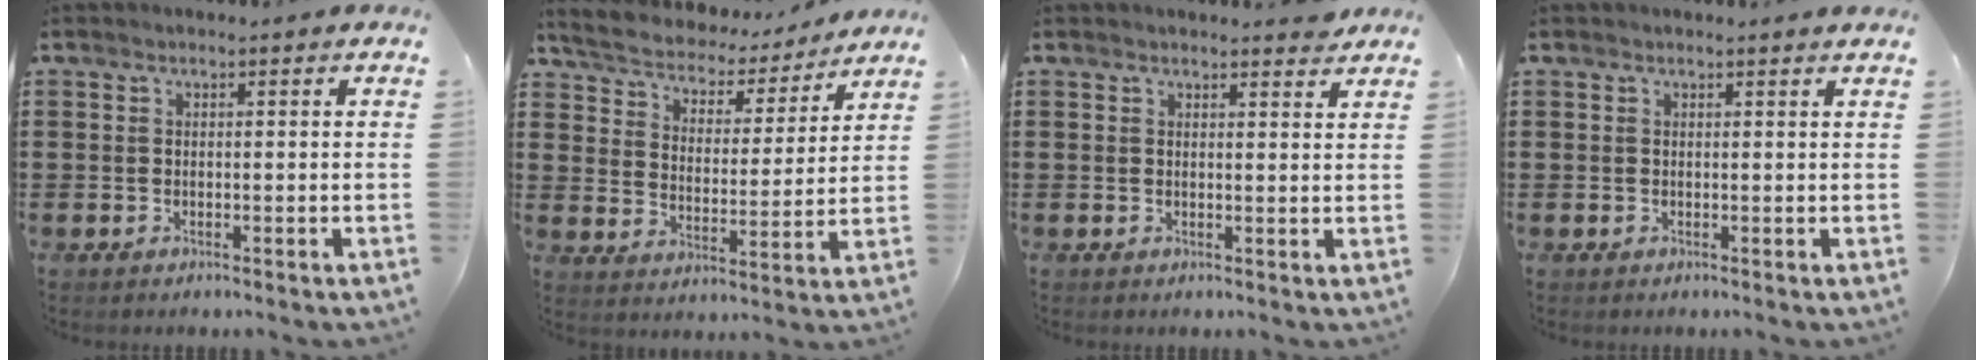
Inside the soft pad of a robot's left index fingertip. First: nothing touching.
{"total": 4.6, "force": [4.5, 1.0, 0.4], "torque": [-0.035, -0.031, 0.072]}
{"total": 2.1, "force": [2.0, 0.2, 0.5], "torque": [-0.006, -0.003, 0.037]}
{"total": 0.6, "force": [0.5, -0.1, 0.3], "torque": [-0.005, -0.002, 0.010]}